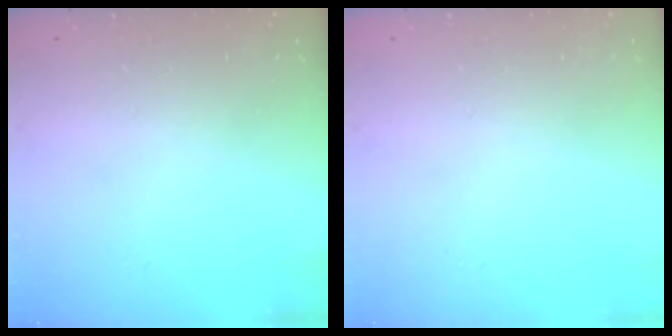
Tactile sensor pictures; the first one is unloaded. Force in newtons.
{"total": 0.0}